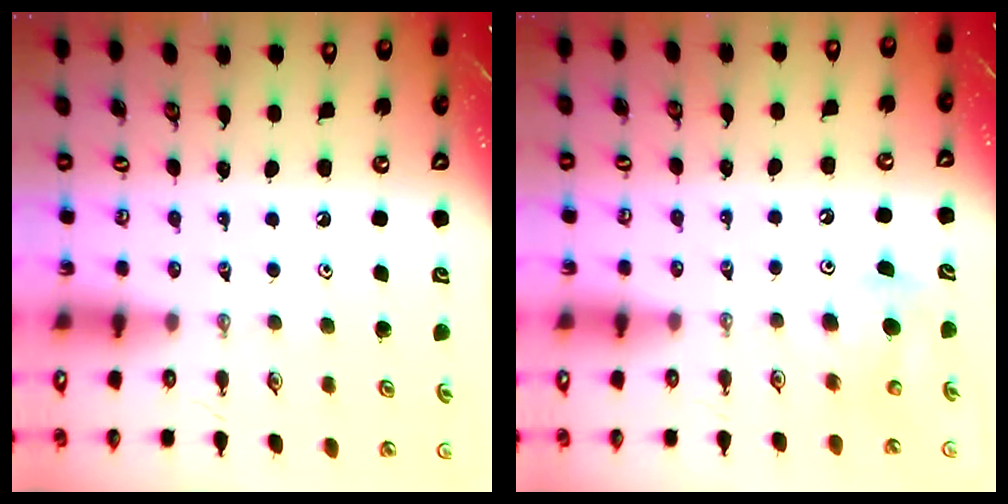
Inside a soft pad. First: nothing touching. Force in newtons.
{"total": 6.3, "press": 6.2, "slide": 1.2}